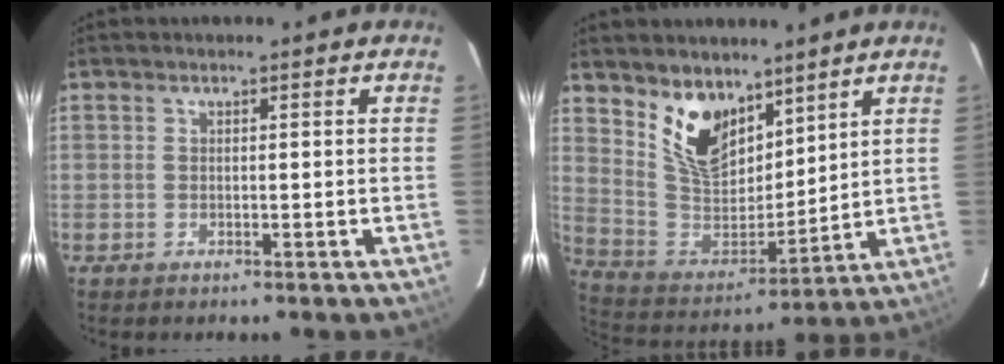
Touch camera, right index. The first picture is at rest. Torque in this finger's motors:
{"motor_torque": [0.32, 0.30, 0.43, 0.10]}